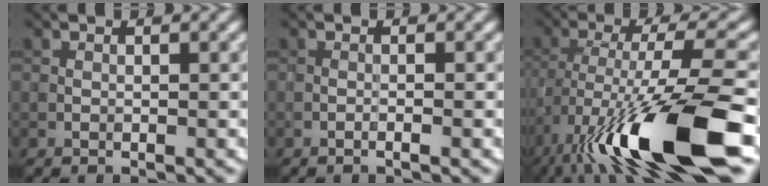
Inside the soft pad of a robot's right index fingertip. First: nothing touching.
{"total": 0.8, "force": [-0.4, 0.0, 0.6], "torque": [-0.012, 0.001, -0.013]}
{"total": 15.1, "force": [-7.4, 3.1, 12.7], "torque": [-0.241, -0.008, -0.123]}